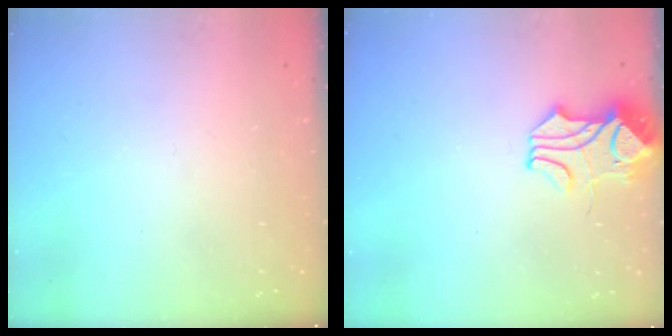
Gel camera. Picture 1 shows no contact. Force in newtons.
{"total": 2.9, "press": 2.9, "slide": 0.6}